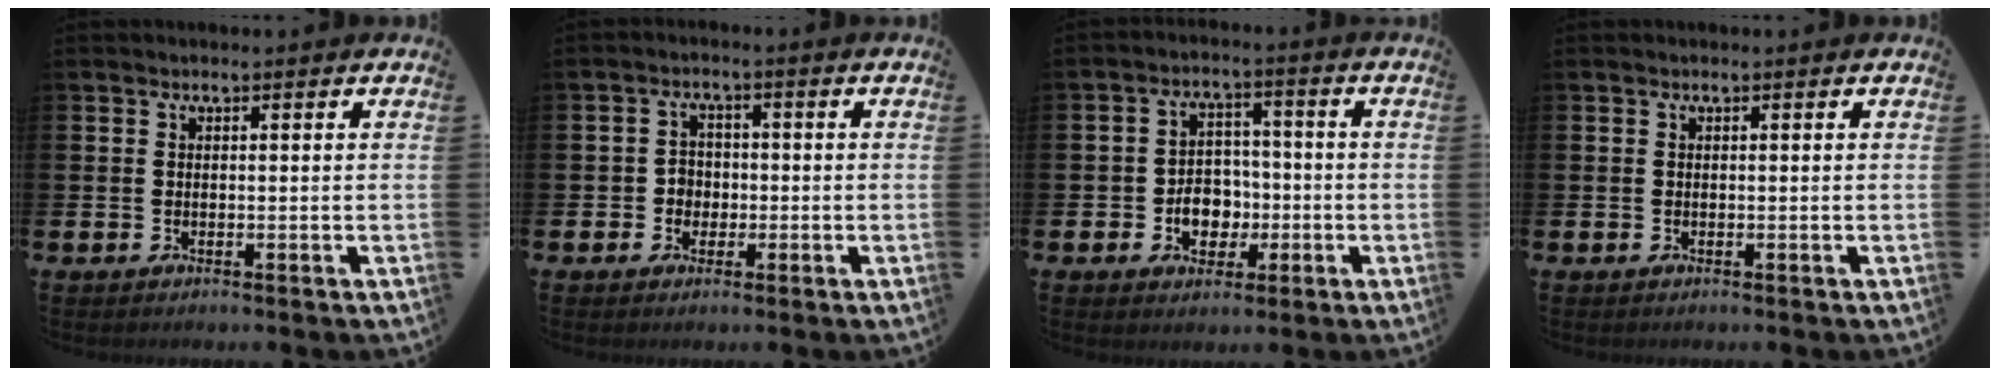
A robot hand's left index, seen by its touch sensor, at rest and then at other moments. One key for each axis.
{"total": 2.5, "fx": -0.7, "fy": 2.4, "fz": 0.6, "tx": -0.006, "ty": 0.004, "tz": -0.022}
{"total": 5.0, "fx": -1.5, "fy": 4.2, "fz": 2.4, "tx": -0.032, "ty": 0.003, "tz": -0.034}
{"total": 0.0}